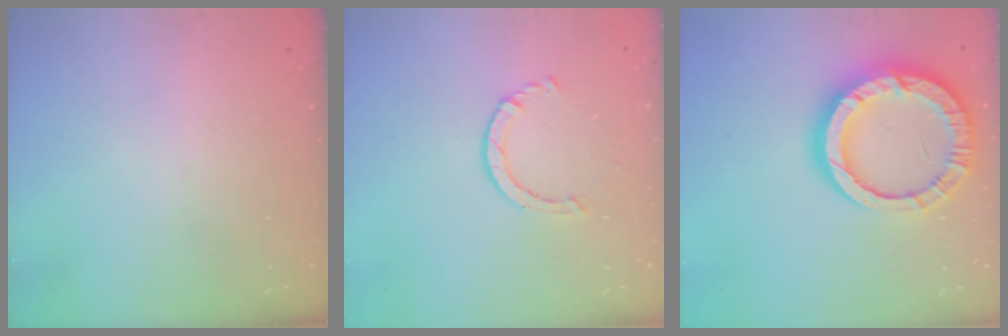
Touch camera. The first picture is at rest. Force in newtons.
{"total": 2.2, "press": 2.2, "slide": 0.4}
{"total": 18.9, "press": 18.9, "slide": 1.7}